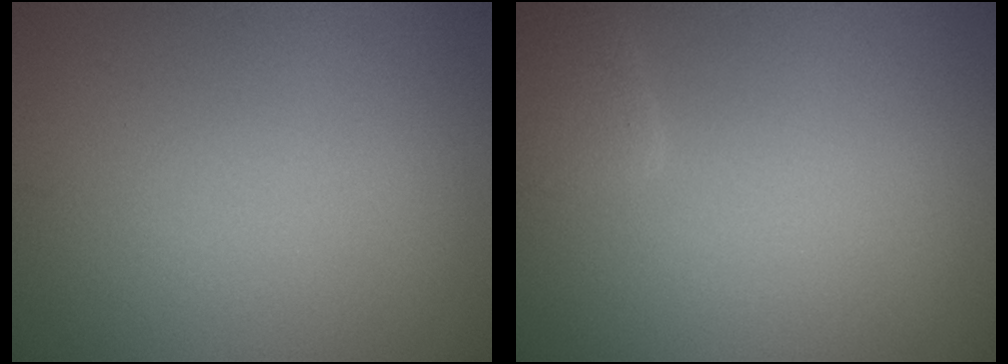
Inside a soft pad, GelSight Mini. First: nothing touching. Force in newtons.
{"total": 1.7, "press": 1.7, "slide": 0.1}